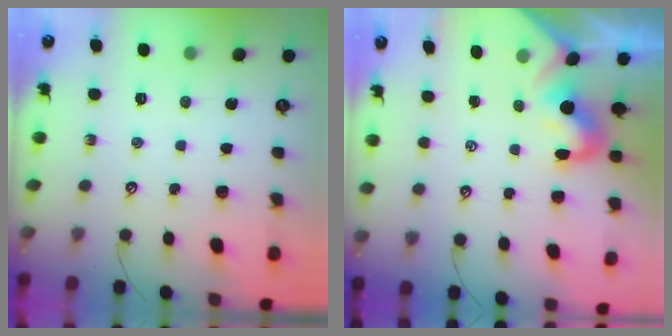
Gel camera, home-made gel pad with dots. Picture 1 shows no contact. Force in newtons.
{"total": 1.8, "press": 1.6, "slide": 0.8}